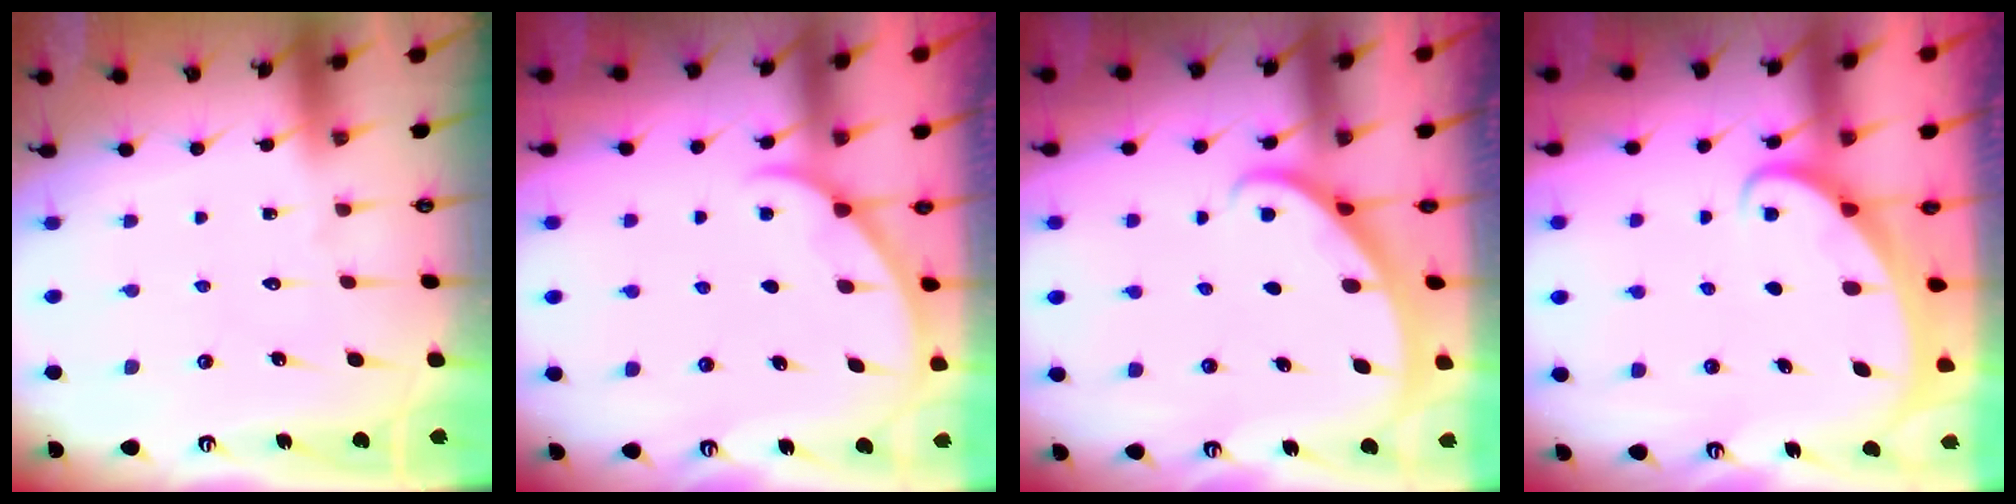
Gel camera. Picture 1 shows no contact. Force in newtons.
{"total": 1.6, "press": 1.6, "slide": 0.2}
{"total": 2.2, "press": 2.2, "slide": 0.1}
{"total": 1.6, "press": 1.6, "slide": 0.1}